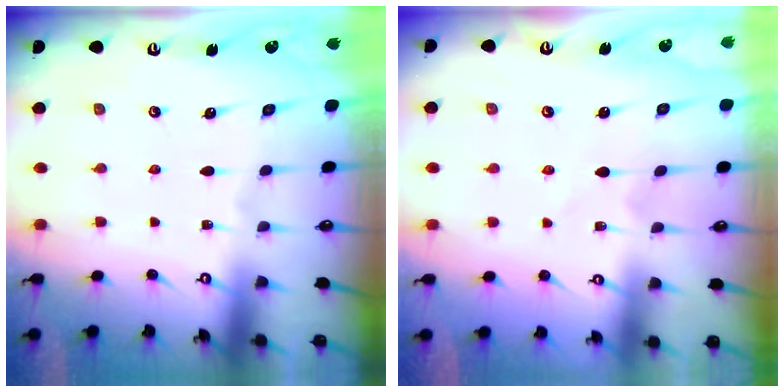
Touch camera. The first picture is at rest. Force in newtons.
{"total": 1.5, "press": 1.5, "slide": 0.3}